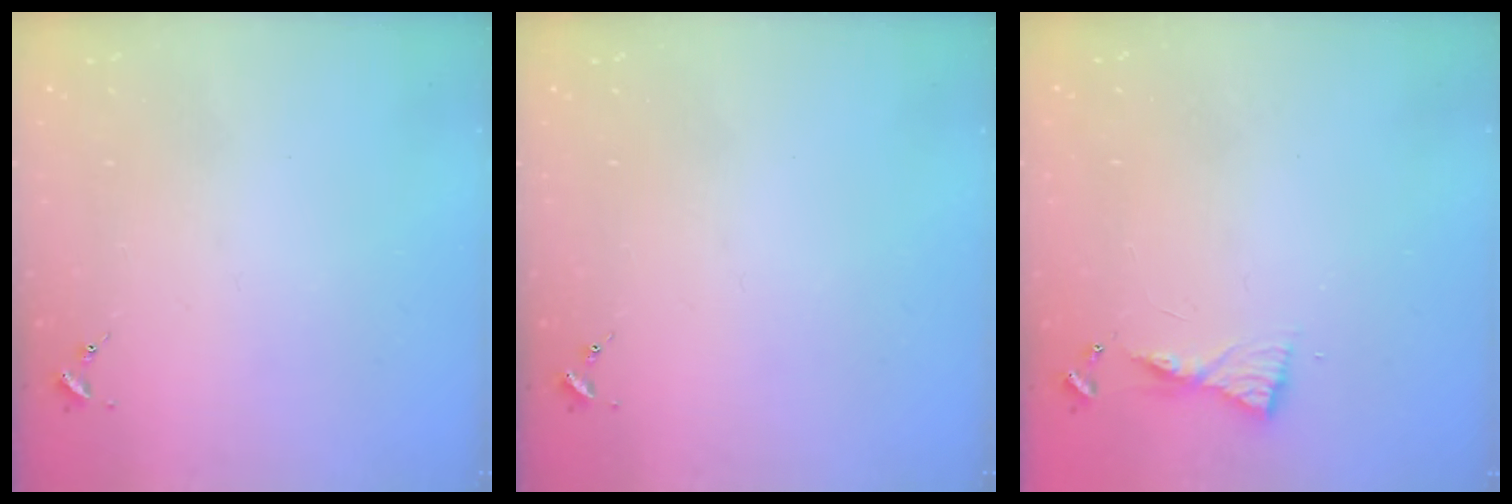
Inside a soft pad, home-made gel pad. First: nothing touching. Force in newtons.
{"total": 0.0}
{"total": 5.6, "press": 5.6, "slide": 0.5}